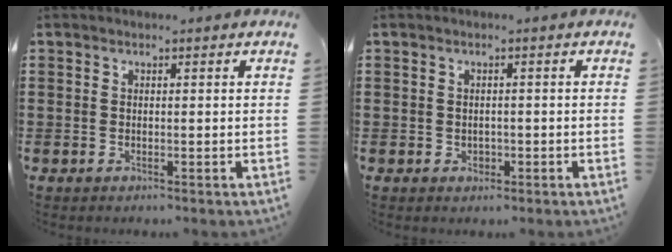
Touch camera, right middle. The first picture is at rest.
{"total": 1.1, "force": [-0.3, 1.0, 0.5], "torque": [-0.013, 0.003, -0.006]}